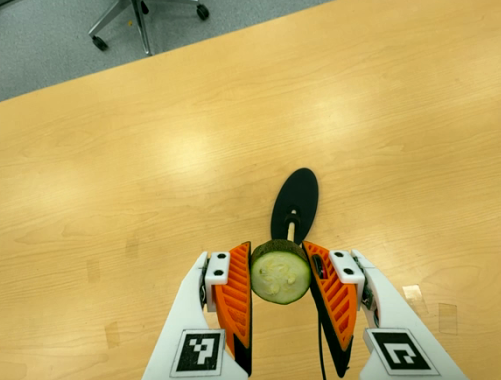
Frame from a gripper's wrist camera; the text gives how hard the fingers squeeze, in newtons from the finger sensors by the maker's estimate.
{"total": 9.1, "left": 7.9, "right": 10.2}